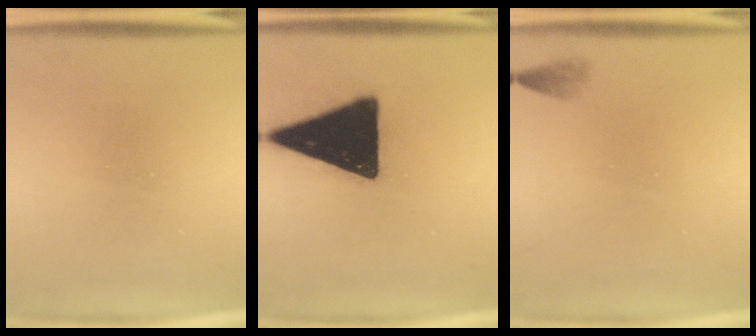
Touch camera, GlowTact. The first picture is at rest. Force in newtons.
{"total": 22.2}
{"total": 1.4}